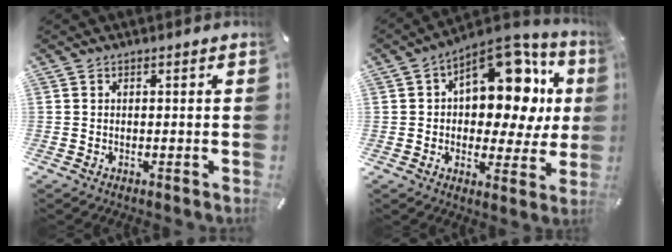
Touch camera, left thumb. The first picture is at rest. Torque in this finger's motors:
{"motor_torque": [2.53, 2.48, 1.13, -0.83, 0.14]}